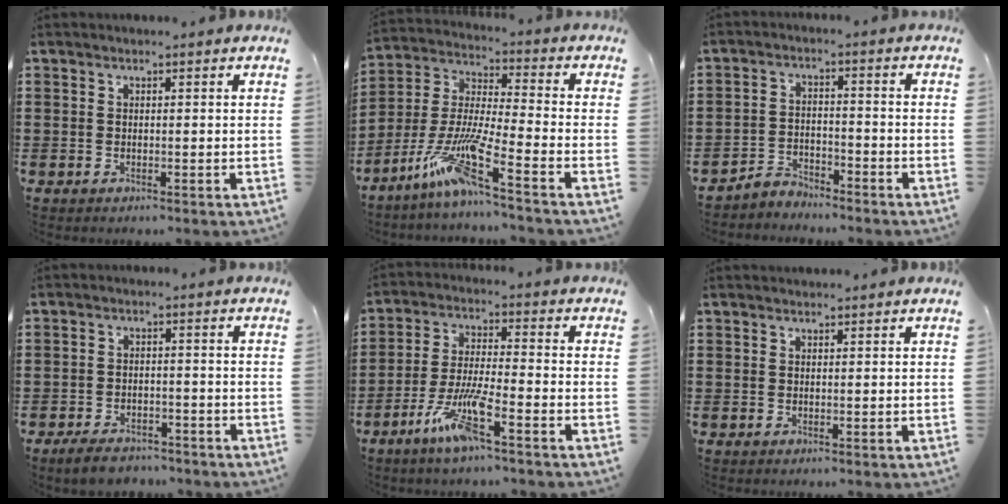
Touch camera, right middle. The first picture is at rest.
{"total": 10.2, "force": [-6.9, 0.4, 7.4], "torque": [-0.172, -0.022, -0.144]}
{"total": 3.5, "force": [-3.5, 0.4, -0.2], "torque": [-0.006, 0.003, -0.075]}
{"total": 3.7, "force": [-3.4, 1.1, 1.0], "torque": [-0.025, 0.007, -0.070]}
{"total": 8.2, "force": [-5.1, 1.0, 6.4], "torque": [-0.141, -0.009, -0.098]}
{"total": 0.6, "force": [0.5, 0.2, -0.1], "torque": [-0.001, 0.001, 0.011]}